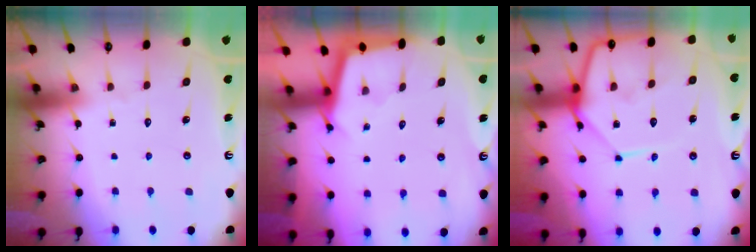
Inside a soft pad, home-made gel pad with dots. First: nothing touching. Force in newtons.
{"total": 2.4, "press": 2.4, "slide": 0.2}
{"total": 14.4, "press": 14.4, "slide": 1.2}